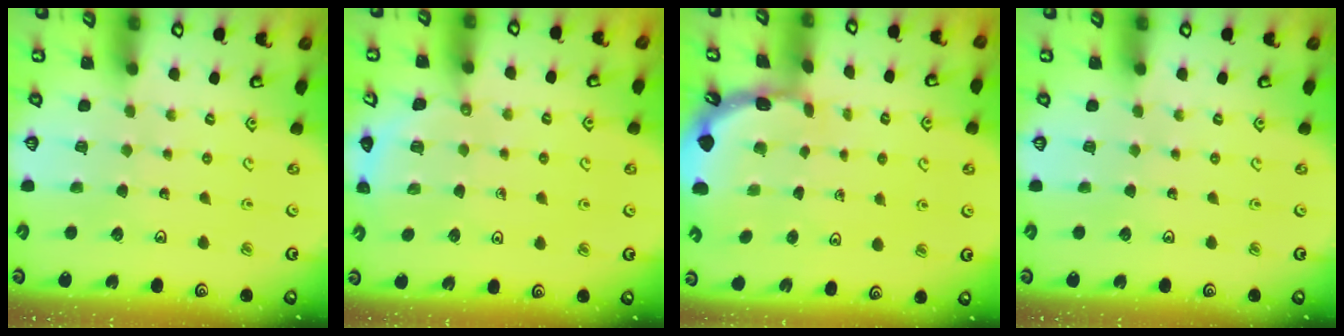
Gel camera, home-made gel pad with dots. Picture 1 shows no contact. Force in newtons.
{"total": 5.3, "press": 4.9, "slide": 1.9}
{"total": 1.8, "press": 1.8, "slide": 0.1}
{"total": 0.0}